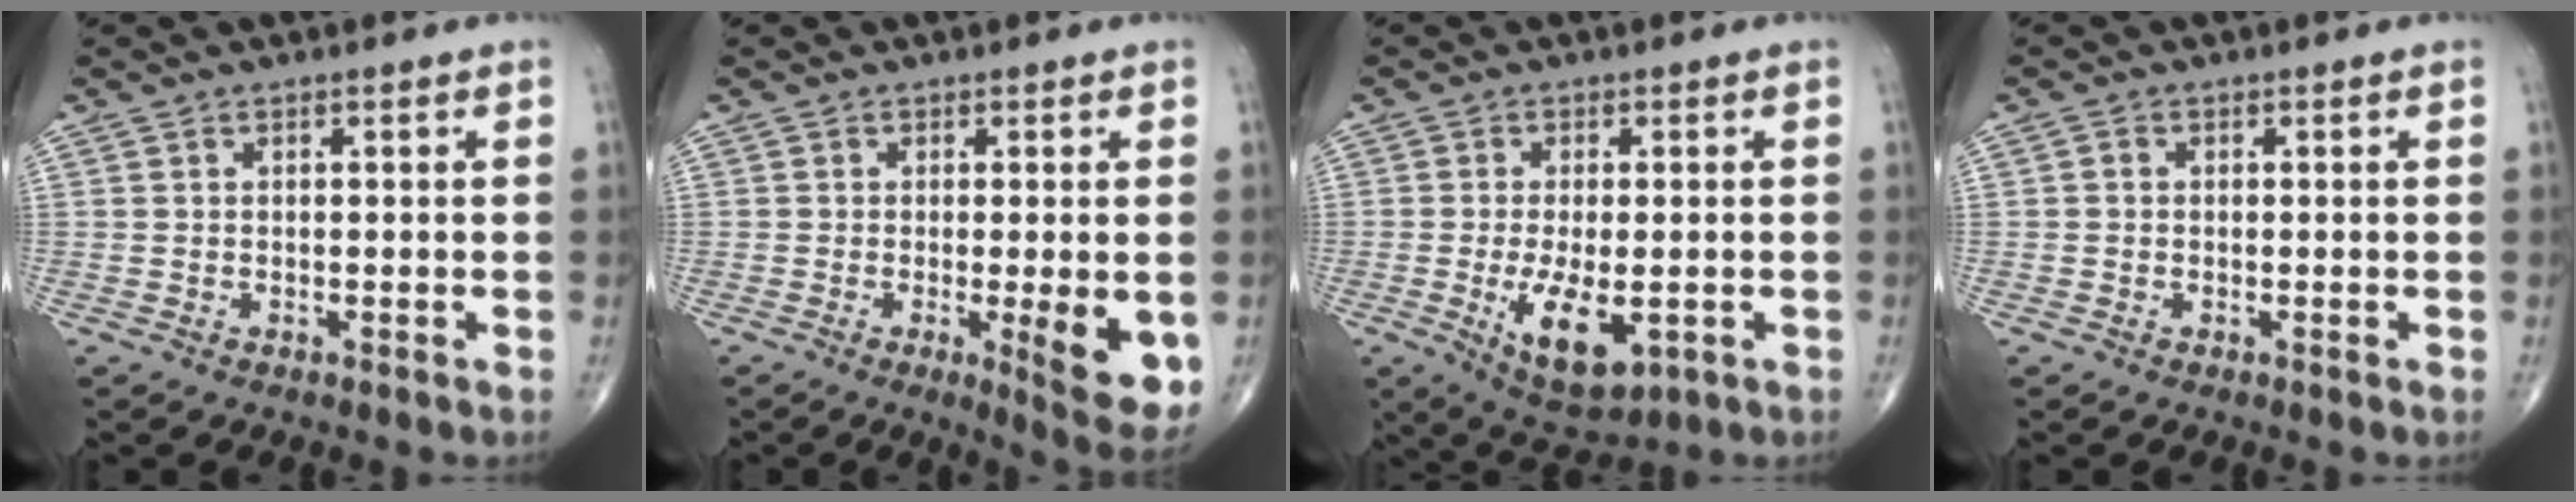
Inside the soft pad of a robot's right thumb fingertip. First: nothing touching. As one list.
[{"total": 8.9, "force": [-1.7, 2.0, 8.5], "torque": [-0.112, -0.022, -0.019]}, {"total": 9.8, "force": [-2.5, 4.5, 8.3], "torque": [-0.135, -0.017, -0.030]}, {"total": 0.7, "force": [-0.1, 0.7, 0.3], "torque": [-0.003, 0.001, -0.004]}]